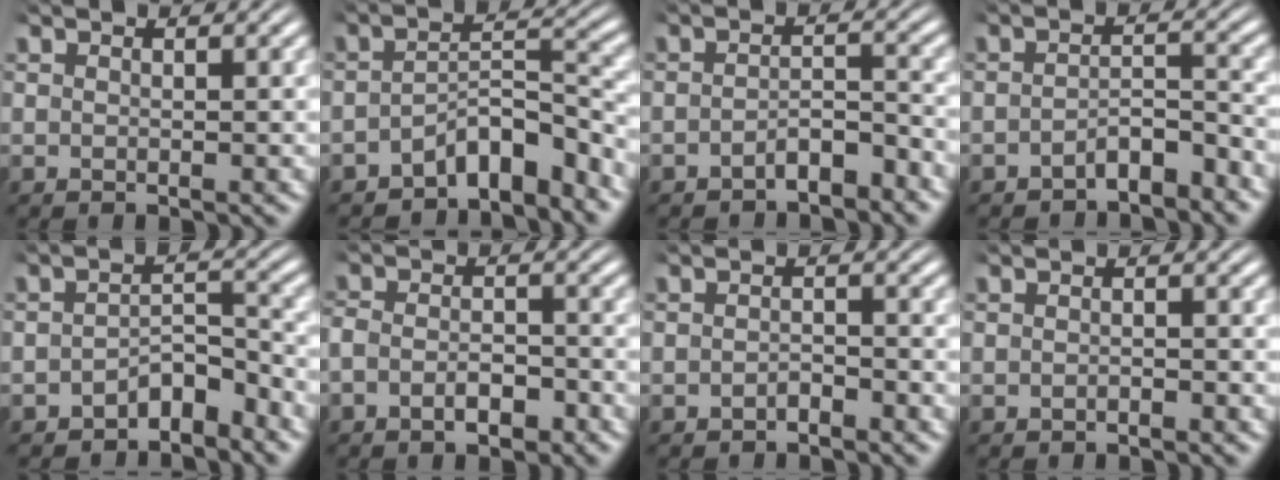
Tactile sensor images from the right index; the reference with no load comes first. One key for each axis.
{"total": 5.2, "fx": -4.0, "fy": 1.4, "fz": 3.0, "tx": -0.032, "ty": -0.007, "tz": -0.063}
{"total": 2.7, "fx": -2.5, "fy": 0.6, "fz": 1.1, "tx": -0.007, "ty": -0.005, "tz": -0.046}
{"total": 3.1, "fx": -2.8, "fy": 0.6, "fz": 1.2, "tx": -0.006, "ty": -0.006, "tz": -0.050}
{"total": 3.6, "fx": -3.2, "fy": 1.1, "fz": 1.4, "tx": -0.005, "ty": -0.005, "tz": -0.054}
{"total": 3.2, "fx": -1.9, "fy": 2.0, "fz": 1.6, "tx": -0.036, "ty": -0.006, "tz": -0.034}
{"total": 1.3, "fx": -1.3, "fy": 0.2, "fz": 0.2, "tx": -0.003, "ty": -0.005, "tz": -0.021}
{"total": 0.8, "fx": -0.8, "fy": -0.2, "fz": 0.0, "tx": -0.003, "ty": -0.004, "tz": -0.013}